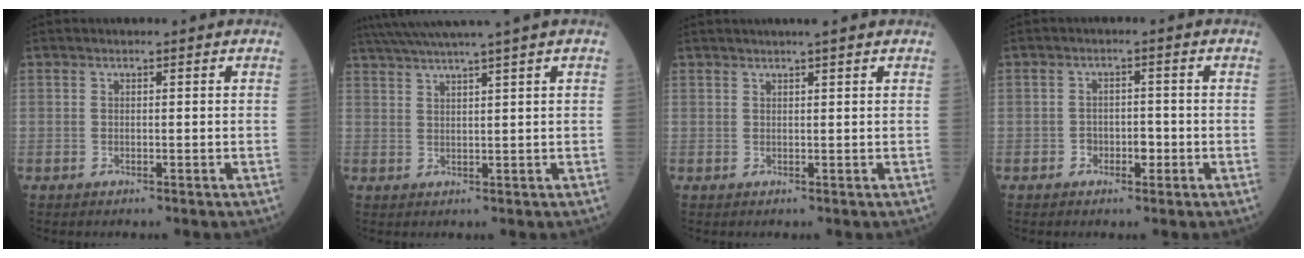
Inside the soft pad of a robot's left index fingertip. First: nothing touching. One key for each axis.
{"total": 8.5, "fx": 6.9, "fy": -2.0, "fz": 4.5, "tx": -0.070, "ty": 0.021, "tz": 0.109}
{"total": 3.0, "fx": 2.4, "fy": -0.1, "fz": 1.8, "tx": -0.022, "ty": 0.015, "tz": 0.034}
{"total": 2.7, "fx": -1.1, "fy": 1.7, "fz": 1.8, "tx": -0.023, "ty": 0.008, "tz": -0.017}